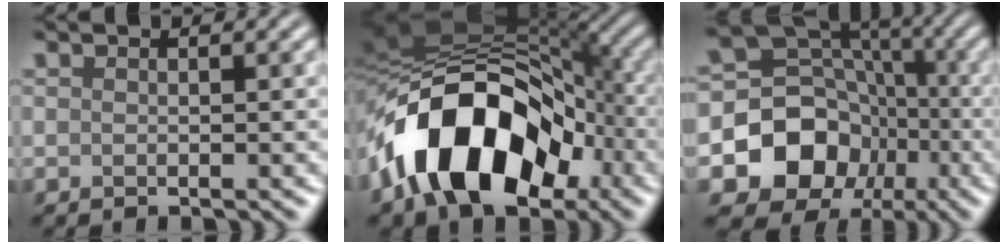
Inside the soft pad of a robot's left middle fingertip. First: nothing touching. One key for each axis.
{"total": 13.8, "fx": -4.8, "fy": 8.5, "fz": 9.8, "tx": -0.155, "ty": 0.010, "tz": -0.092}
{"total": 9.7, "fx": -2.7, "fy": 8.3, "fz": 4.1, "tx": -0.069, "ty": 0.004, "tz": -0.055}